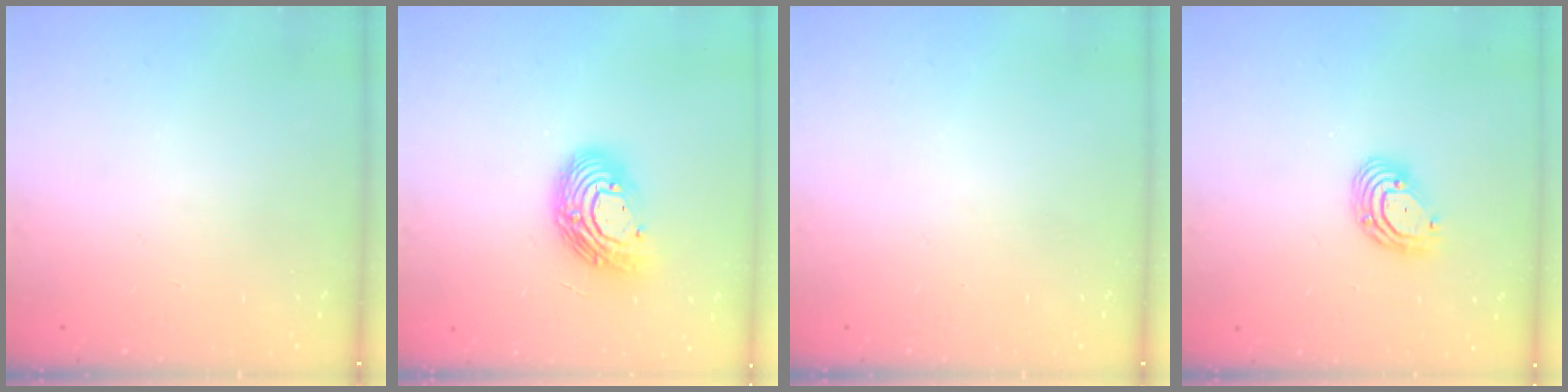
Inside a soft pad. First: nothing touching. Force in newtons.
{"total": 12.9, "press": 12.9, "slide": 1.2}
{"total": 0.0}
{"total": 7.3, "press": 7.2, "slide": 1.3}